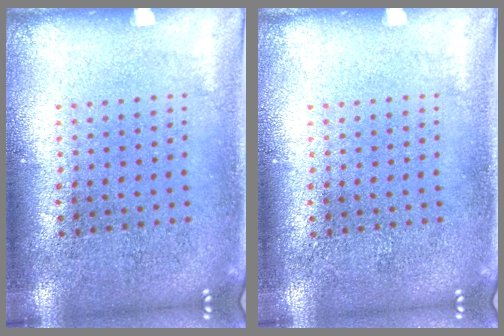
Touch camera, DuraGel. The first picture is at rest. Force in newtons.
{"total": 0.0}